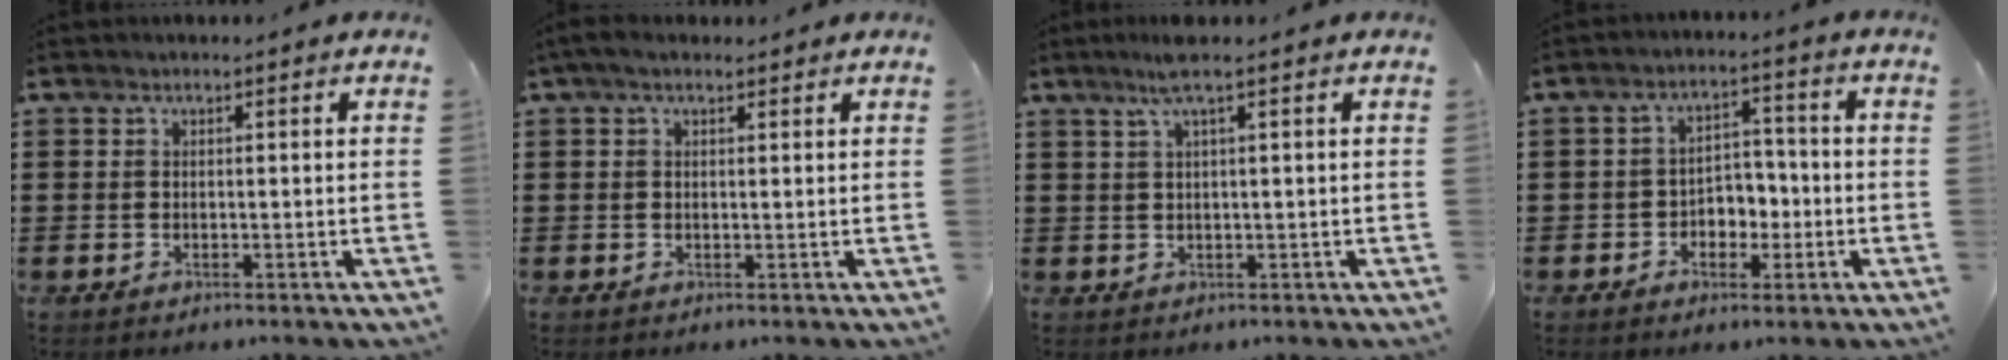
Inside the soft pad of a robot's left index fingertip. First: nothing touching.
{"total": 1.8, "force": [1.0, 0.7, 1.3], "torque": [-0.027, 0.007, 0.018]}
{"total": 3.1, "force": [1.6, -0.2, 2.7], "torque": [-0.056, 0.000, 0.028]}
{"total": 3.9, "force": [-1.6, 3.1, 1.8], "torque": [-0.036, 0.007, -0.037]}